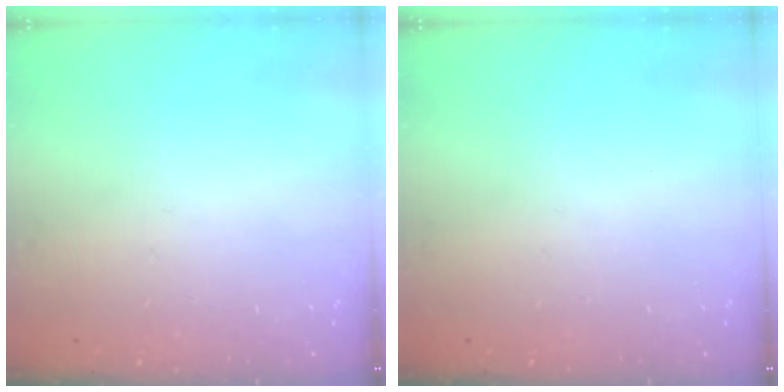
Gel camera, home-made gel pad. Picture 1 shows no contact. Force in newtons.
{"total": 0.0}